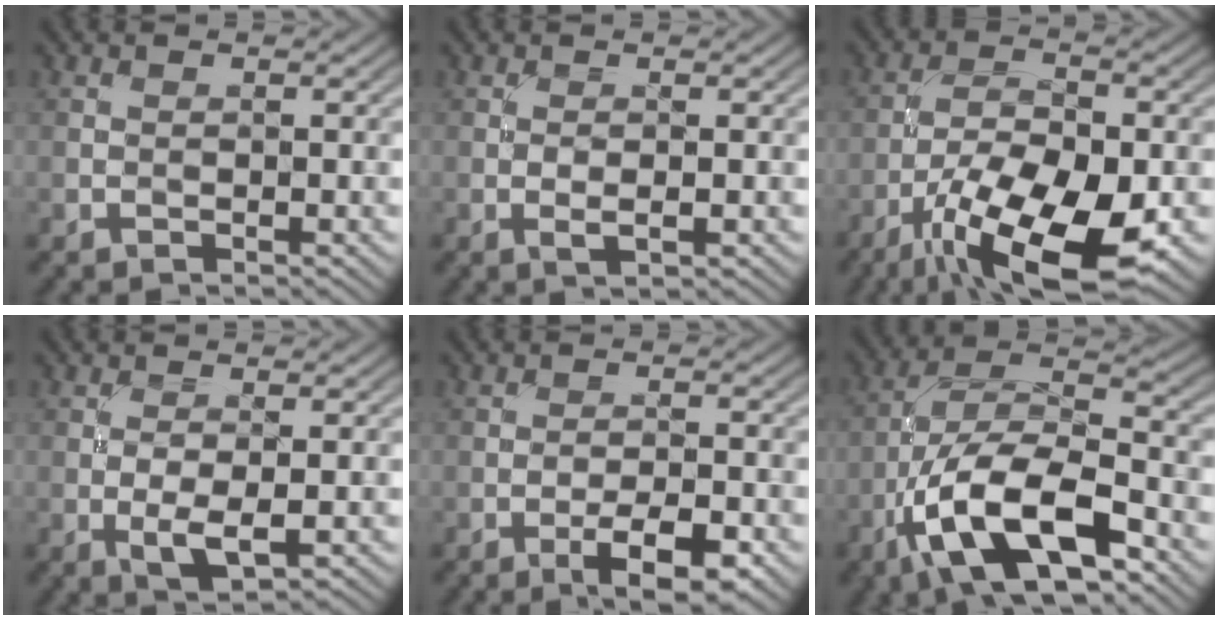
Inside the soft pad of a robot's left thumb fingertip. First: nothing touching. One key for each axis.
{"total": 1.5, "fx": -0.1, "fy": 0.4, "fz": 1.4, "tx": -0.032, "ty": -0.002, "tz": -0.004}
{"total": 13.6, "fx": -7.2, "fy": 5.0, "fz": 10.4, "tx": -0.198, "ty": -0.015, "tz": -0.132}
{"total": 3.4, "fx": -0.5, "fy": 1.2, "fz": 3.1, "tx": -0.068, "ty": -0.006, "tz": -0.009}
{"total": 5.2, "fx": -2.7, "fy": 1.4, "fz": 4.1, "tx": -0.070, "ty": 0.005, "tz": -0.040}
{"total": 15.0, "fx": -7.2, "fy": 6.2, "fz": 11.6, "tx": -0.217, "ty": -0.008, "tz": -0.144}